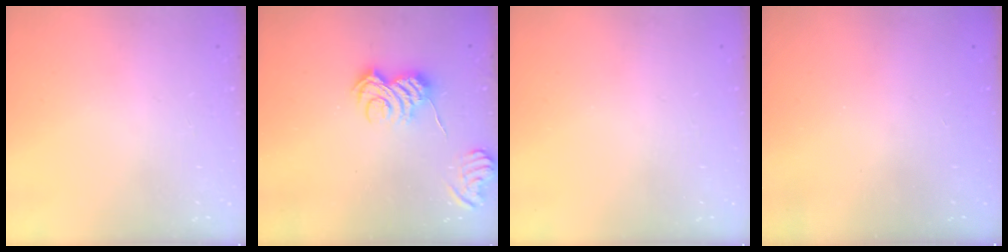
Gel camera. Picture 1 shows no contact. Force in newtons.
{"total": 5.4, "press": 5.3, "slide": 1.0}
{"total": 0.0}
{"total": 2.3, "press": 2.2, "slide": 0.7}